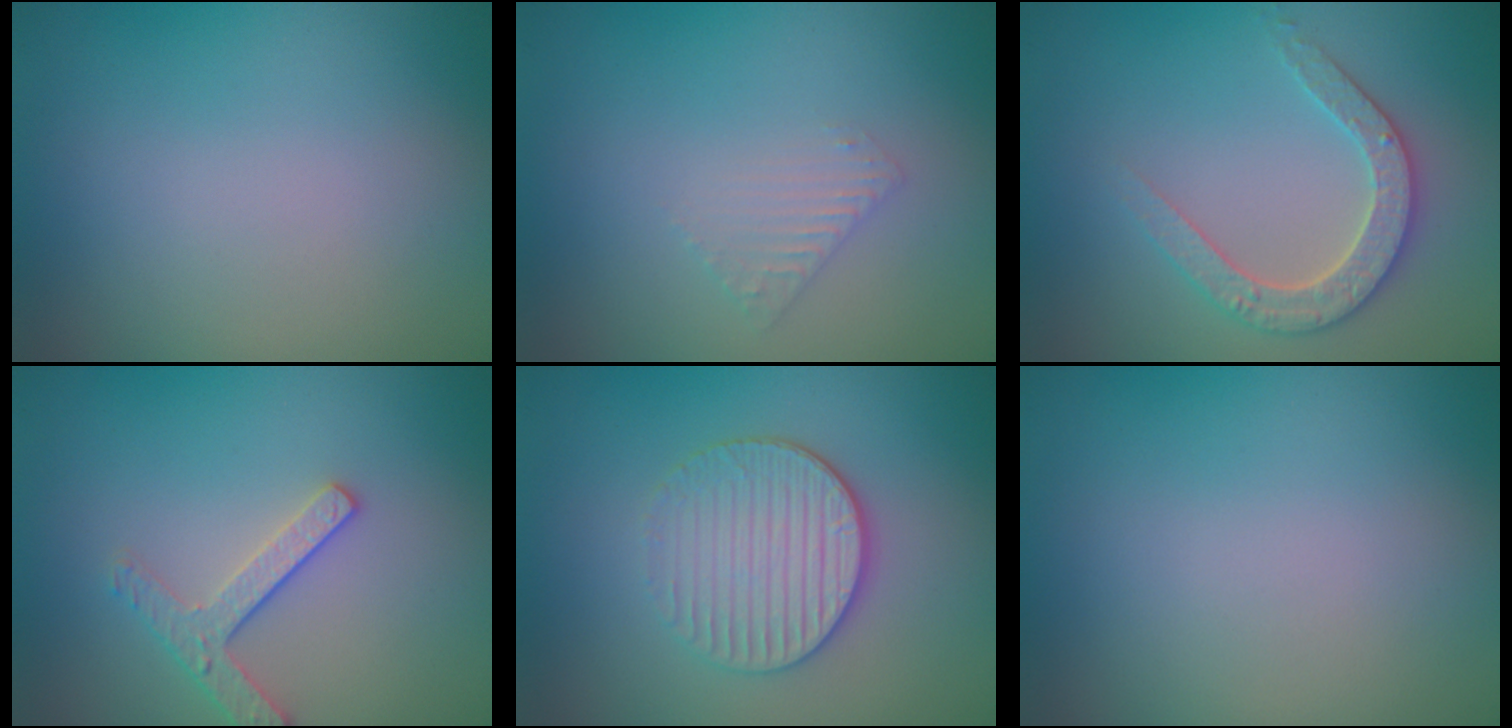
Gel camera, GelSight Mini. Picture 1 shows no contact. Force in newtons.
{"total": 1.3, "press": 1.3, "slide": 0.3}
{"total": 2.9, "press": 2.9, "slide": 0.5}
{"total": 2.4, "press": 2.3, "slide": 0.9}
{"total": 4.0, "press": 3.4, "slide": 2.0}
{"total": 0.0}